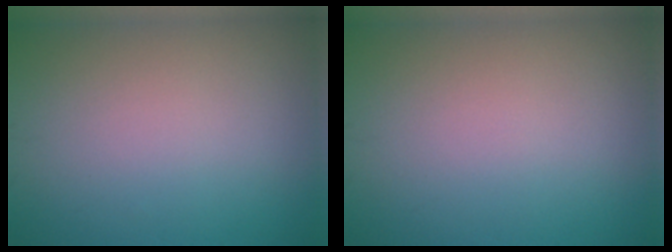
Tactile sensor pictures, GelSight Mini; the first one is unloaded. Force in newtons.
{"total": 0.0}